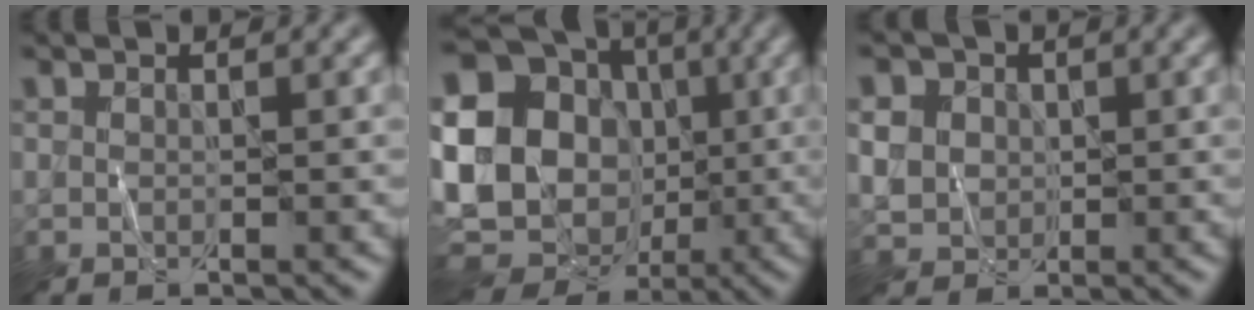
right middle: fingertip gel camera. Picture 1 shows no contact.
{"total": 23.7, "force": [-0.9, 21.6, 9.6], "torque": [-0.207, 0.026, -0.070]}
{"total": 4.7, "force": [1.2, 4.2, 1.8], "torque": [-0.057, 0.014, 0.020]}